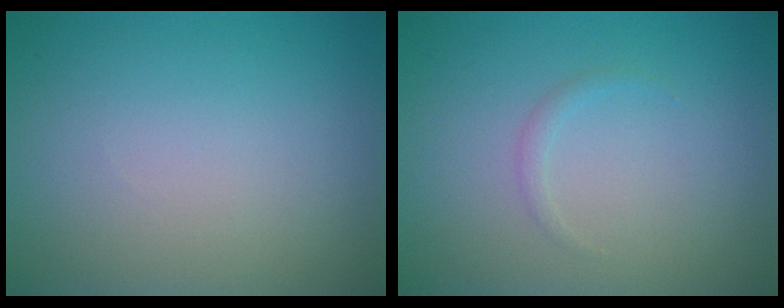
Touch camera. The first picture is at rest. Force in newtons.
{"total": 0.6, "press": 0.6, "slide": 0.1}